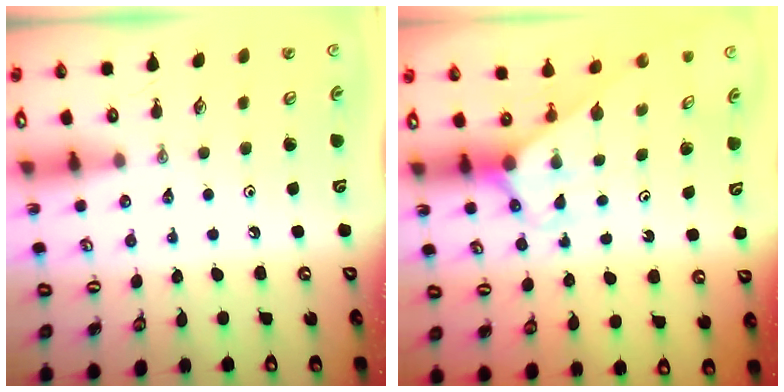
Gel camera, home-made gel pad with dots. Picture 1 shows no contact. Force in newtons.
{"total": 2.6, "press": 2.6, "slide": 0.2}